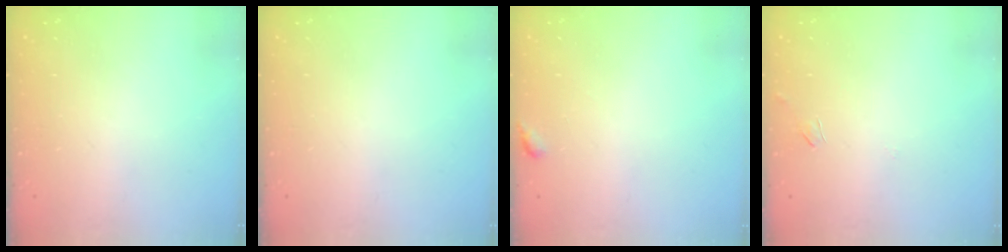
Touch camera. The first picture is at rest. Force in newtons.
{"total": 0.0}
{"total": 3.5, "press": 3.5, "slide": 0.4}
{"total": 3.3, "press": 3.3, "slide": 0.4}